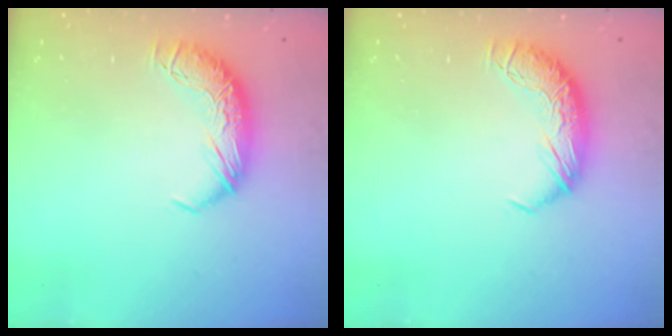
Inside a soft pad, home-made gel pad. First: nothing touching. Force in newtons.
{"total": 0.0}